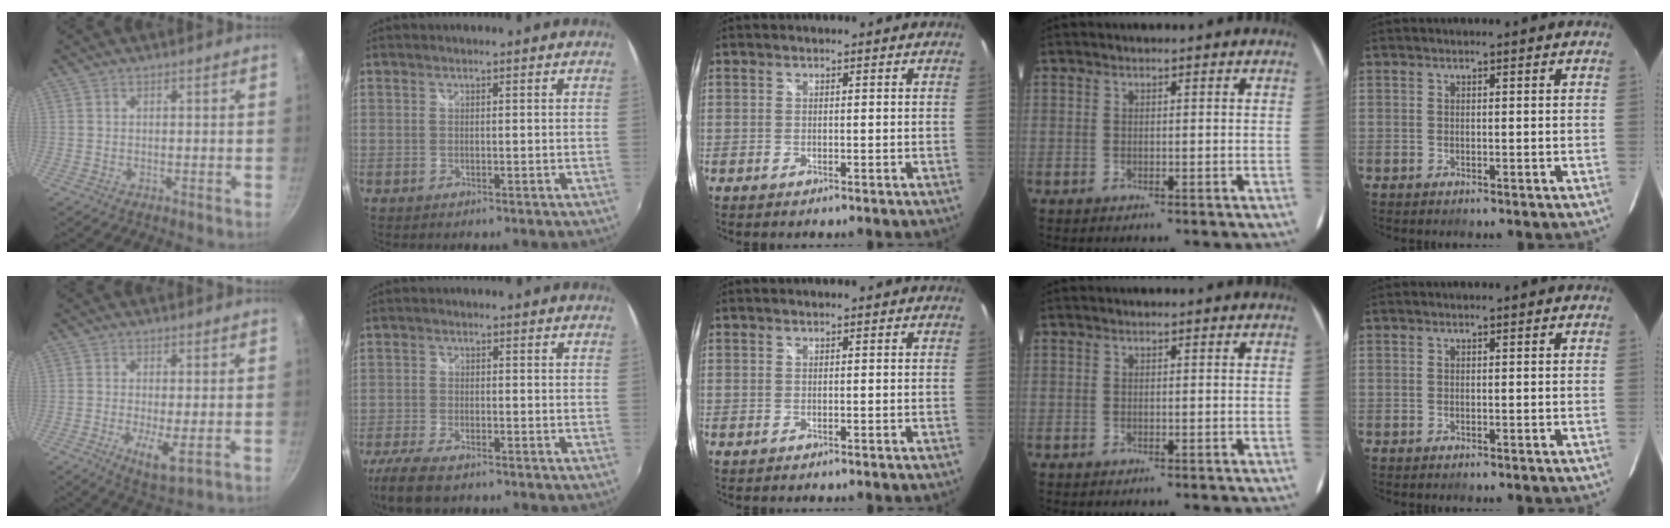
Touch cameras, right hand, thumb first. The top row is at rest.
{"thumb": {"total": 5.5, "force": [-1.1, 1.3, 5.2], "torque": [-0.099, -0.017, -0.013]}, "index": {"total": 8.7, "force": [-6.7, 2.5, 4.9], "torque": [-0.128, -0.031, -0.125]}}